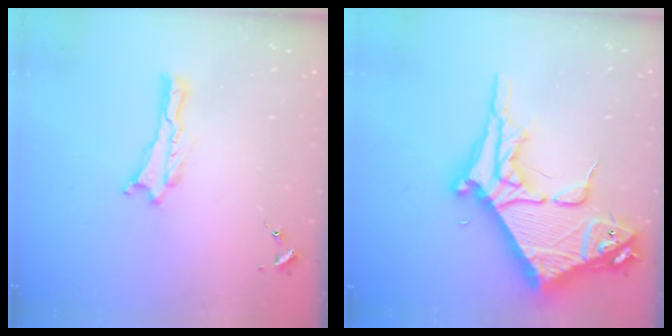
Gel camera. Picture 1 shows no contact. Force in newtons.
{"total": 15.7, "press": 15.6, "slide": 1.7}